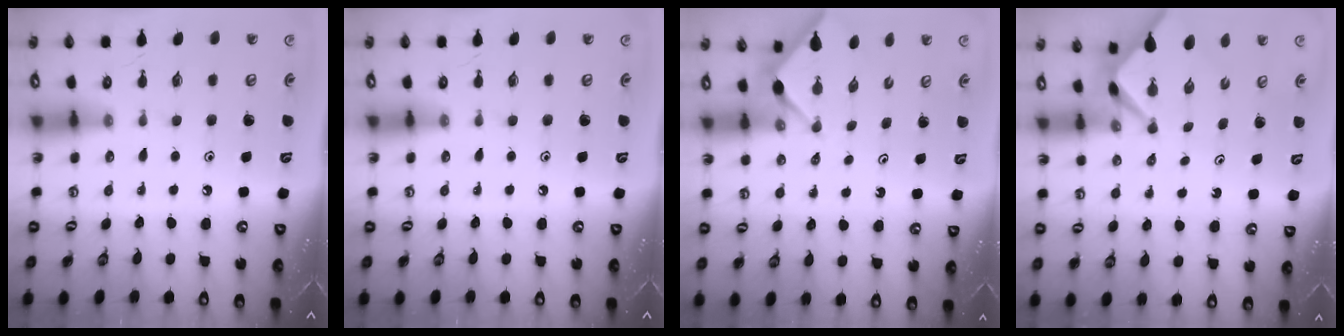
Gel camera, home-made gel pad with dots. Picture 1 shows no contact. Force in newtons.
{"total": 0.0}
{"total": 2.9, "press": 2.8, "slide": 0.3}
{"total": 2.5, "press": 2.4, "slide": 0.3}